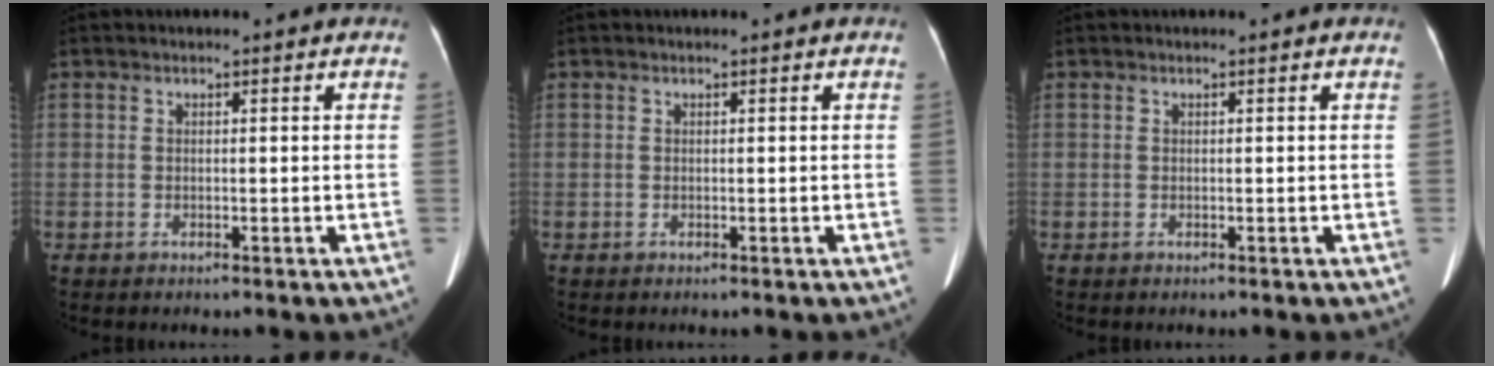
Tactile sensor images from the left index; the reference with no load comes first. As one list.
[{"total": 0.0}, {"total": 0.0}]